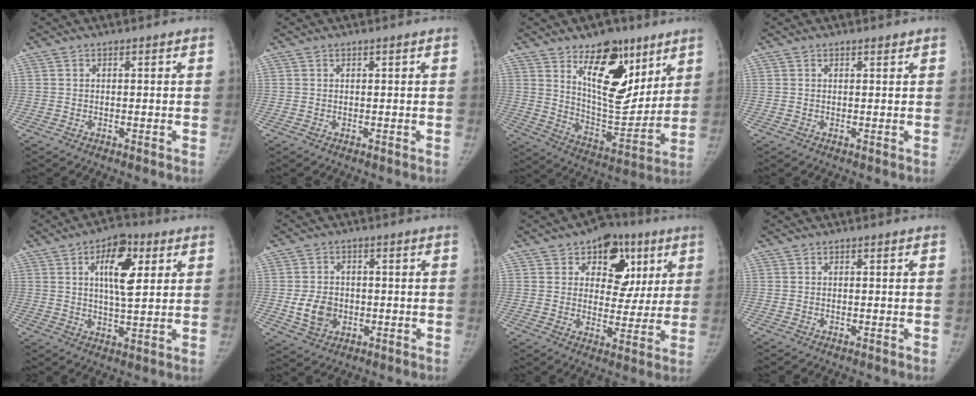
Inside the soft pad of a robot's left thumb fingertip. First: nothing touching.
{"total": 0.0}
{"total": 18.6, "force": [10.0, 9.6, 12.4], "torque": [-0.126, -0.076, 0.169]}
{"total": 0.7, "force": [0.6, 0.3, 0.0], "torque": [0.003, -0.006, 0.006]}
{"total": 10.4, "force": [3.5, 4.6, 8.6], "torque": [-0.111, -0.011, 0.051]}
{"total": 6.9, "force": [-1.1, 5.6, 4.0], "torque": [-0.052, 0.003, -0.013]}
{"total": 13.6, "force": [6.0, 9.9, 7.2], "torque": [-0.028, -0.011, 0.080]}
{"total": 0.0}